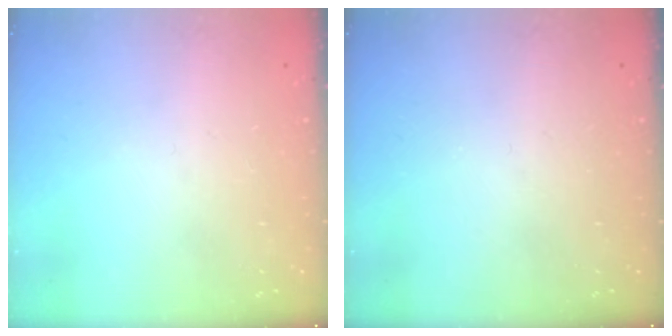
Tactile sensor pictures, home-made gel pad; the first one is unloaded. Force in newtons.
{"total": 0.0}